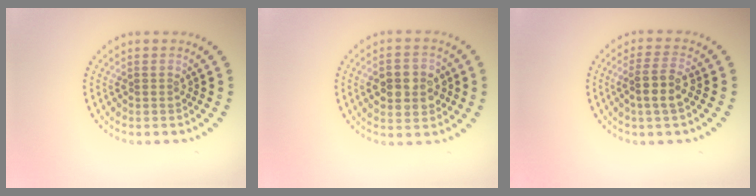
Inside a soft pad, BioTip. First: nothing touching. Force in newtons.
{"total": 3.7, "press": 3.7, "slide": 0.5}
{"total": 2.7, "press": 2.5, "slide": 1.2}